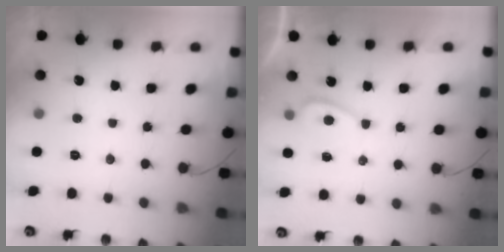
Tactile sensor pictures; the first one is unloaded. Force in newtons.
{"total": 2.7, "press": 2.7, "slide": 0.6}